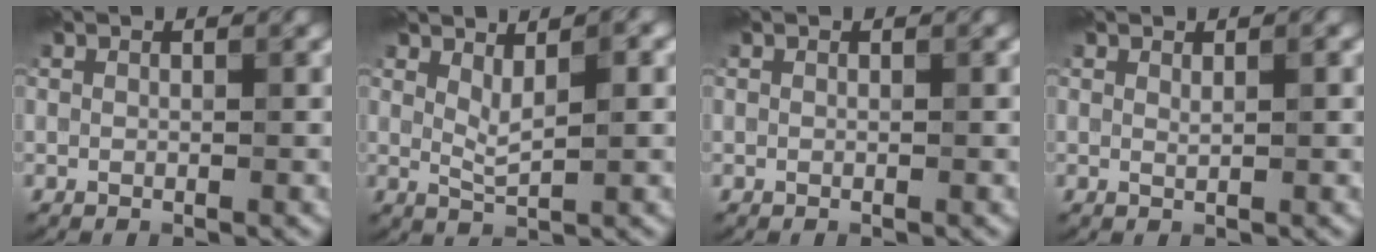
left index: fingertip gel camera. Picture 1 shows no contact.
{"total": 2.2, "force": [0.6, 0.5, 2.0], "torque": [-0.041, -0.003, 0.020]}
{"total": 0.0}
{"total": 0.0}